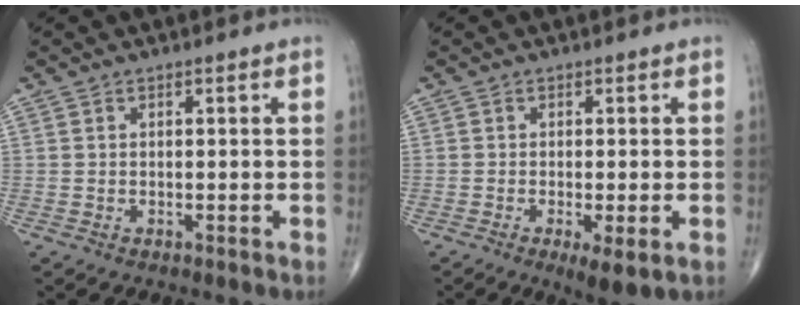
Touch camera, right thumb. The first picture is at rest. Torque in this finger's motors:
{"motor_torque": [-0.11, 0.27, -0.02, -0.14, 0.02]}